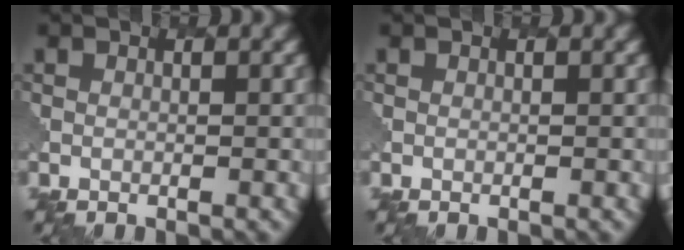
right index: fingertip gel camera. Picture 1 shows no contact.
{"total": 0.0}